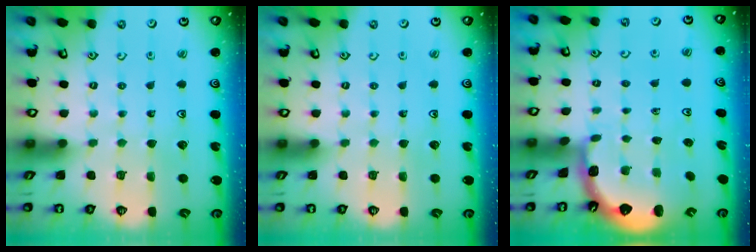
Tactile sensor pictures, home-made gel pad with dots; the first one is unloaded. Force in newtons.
{"total": 0.0}
{"total": 1.2, "press": 1.2, "slide": 0.1}